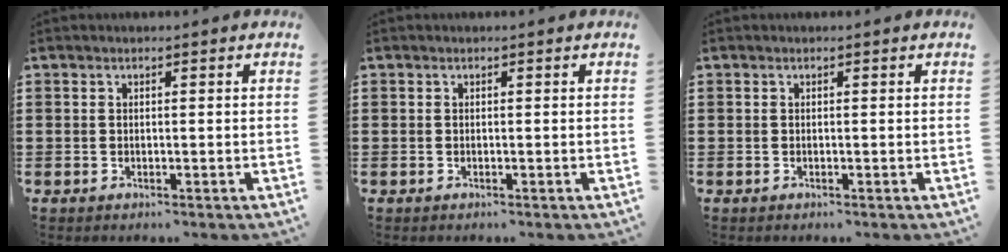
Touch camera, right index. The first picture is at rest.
{"total": 0.0}
{"total": 0.0}